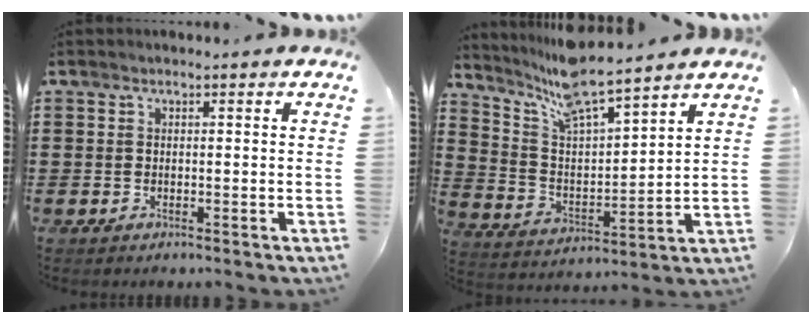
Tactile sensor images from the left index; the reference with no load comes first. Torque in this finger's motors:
{"motor_torque": [1.11, -1.03, 0.67, 0.19]}